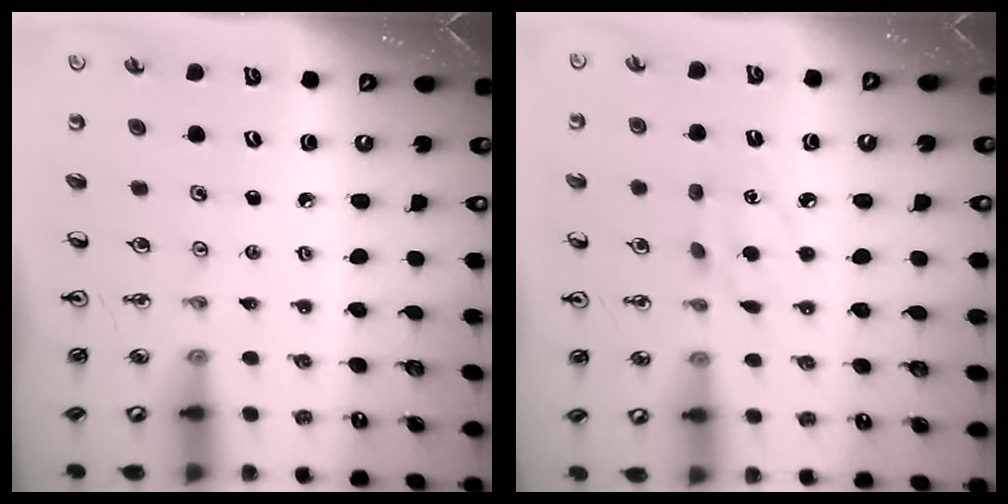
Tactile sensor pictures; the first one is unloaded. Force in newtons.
{"total": 6.3, "press": 6.3, "slide": 0.6}